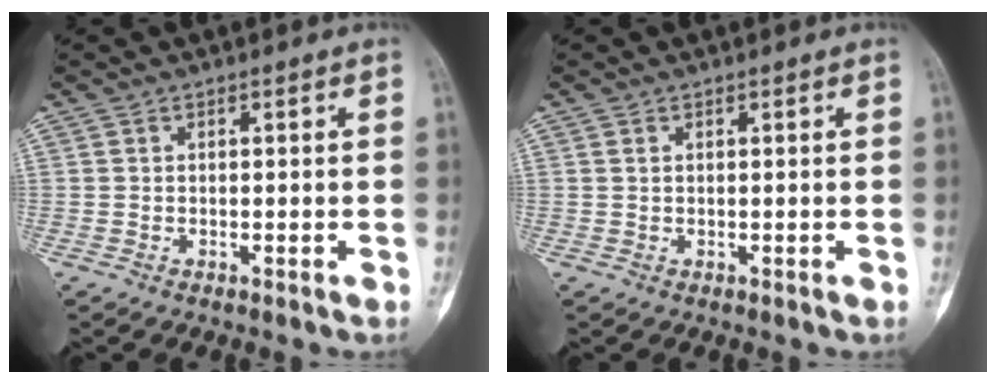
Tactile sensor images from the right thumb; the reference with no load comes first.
{"total": 0.6, "force": [0.4, 0.3, 0.4], "torque": [-0.010, 0.002, 0.008]}